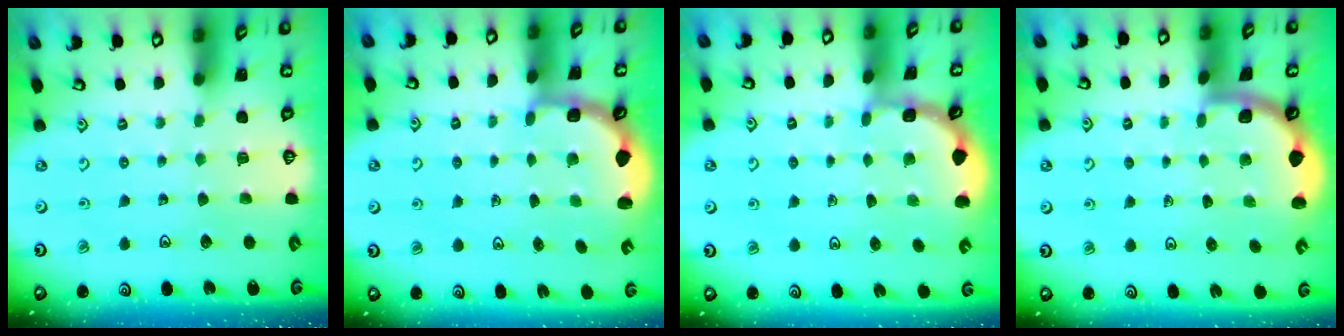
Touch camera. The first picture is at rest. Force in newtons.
{"total": 2.8, "press": 2.3, "slide": 1.7}
{"total": 2.0, "press": 2.0, "slide": 0.1}
{"total": 1.7, "press": 1.7, "slide": 0.1}